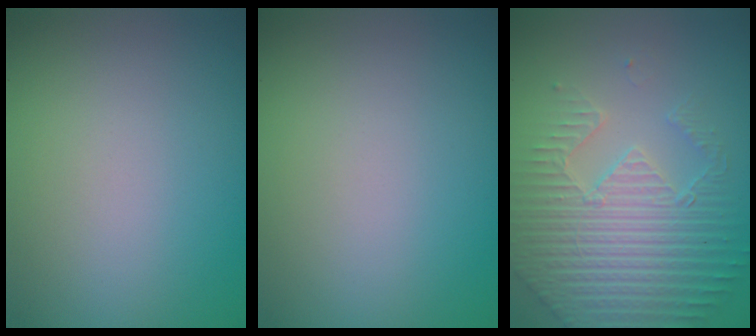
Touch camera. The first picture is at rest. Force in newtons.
{"total": 0.0}
{"total": 5.0, "press": 4.6, "slide": 1.9}